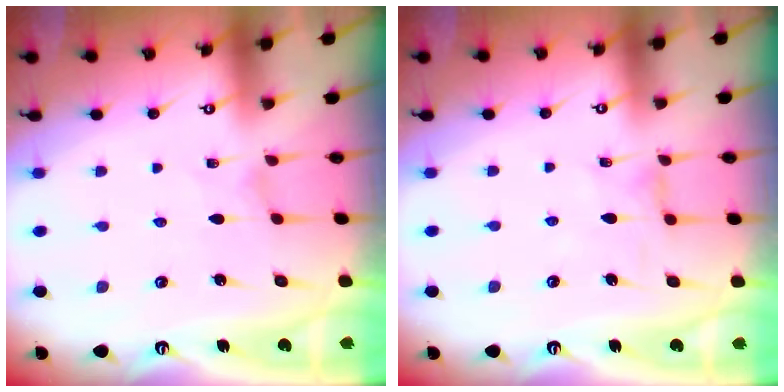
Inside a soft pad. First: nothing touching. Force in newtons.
{"total": 1.7, "press": 1.6, "slide": 0.1}